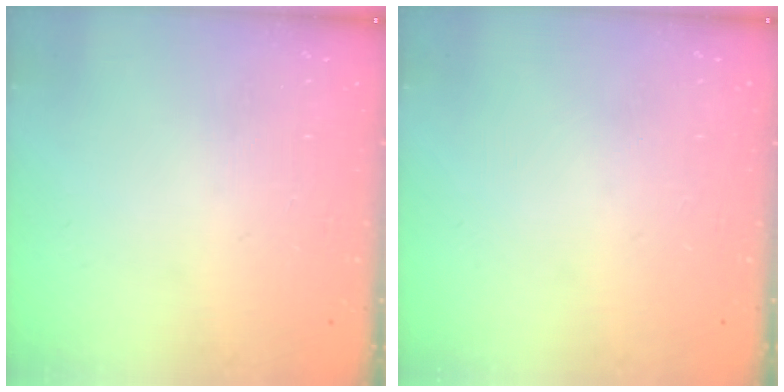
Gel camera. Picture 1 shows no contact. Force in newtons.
{"total": 0.0}